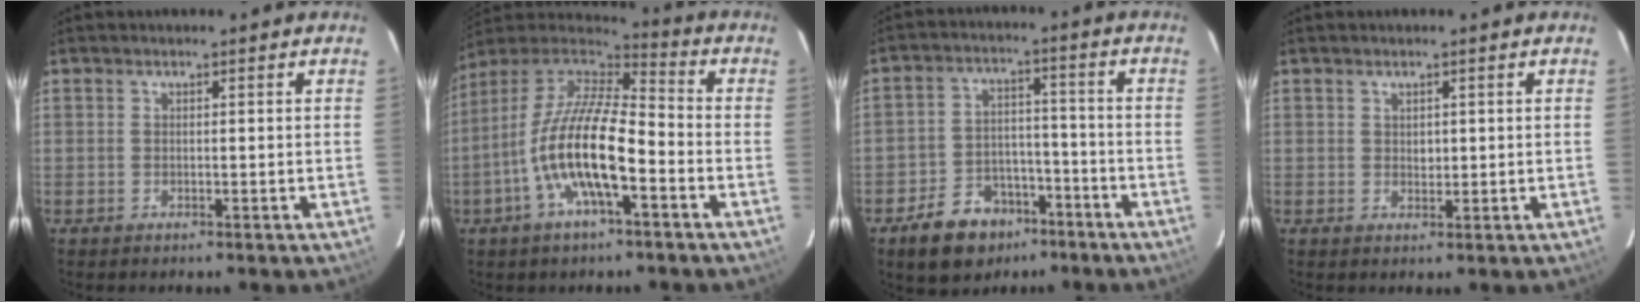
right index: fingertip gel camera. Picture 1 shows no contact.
{"total": 16.9, "force": [-5.8, 5.2, 15.0], "torque": [-0.289, -0.009, -0.114]}
{"total": 12.0, "force": [-7.7, 7.7, 4.9], "torque": [-0.114, 0.022, -0.105]}
{"total": 1.4, "force": [0.6, 1.1, 0.7], "torque": [-0.007, 0.003, 0.013]}